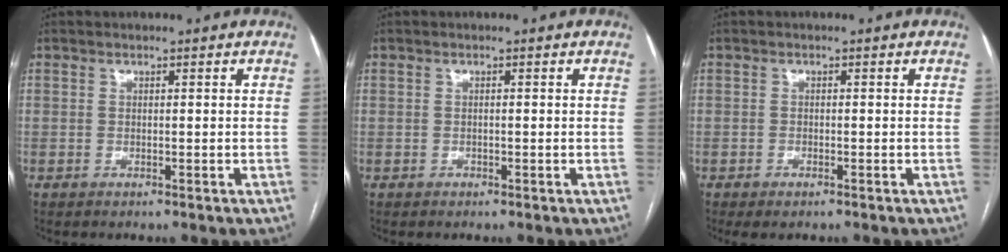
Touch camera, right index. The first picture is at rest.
{"total": 0.0}
{"total": 1.5, "force": [-1.0, 0.6, 1.0], "torque": [-0.015, -0.002, -0.011]}